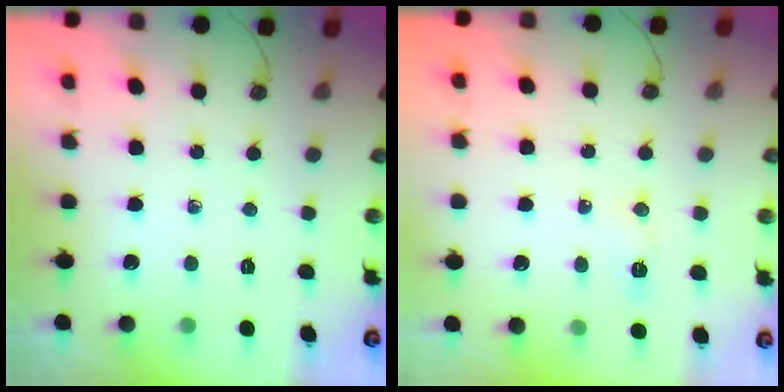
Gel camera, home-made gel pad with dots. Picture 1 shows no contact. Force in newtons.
{"total": 6.3, "press": 6.2, "slide": 1.1}